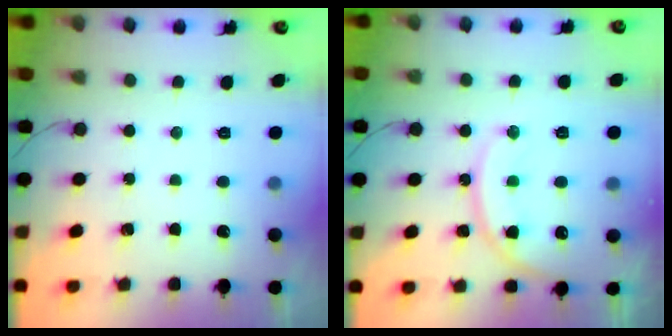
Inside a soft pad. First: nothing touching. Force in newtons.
{"total": 13.6, "press": 13.5, "slide": 1.3}